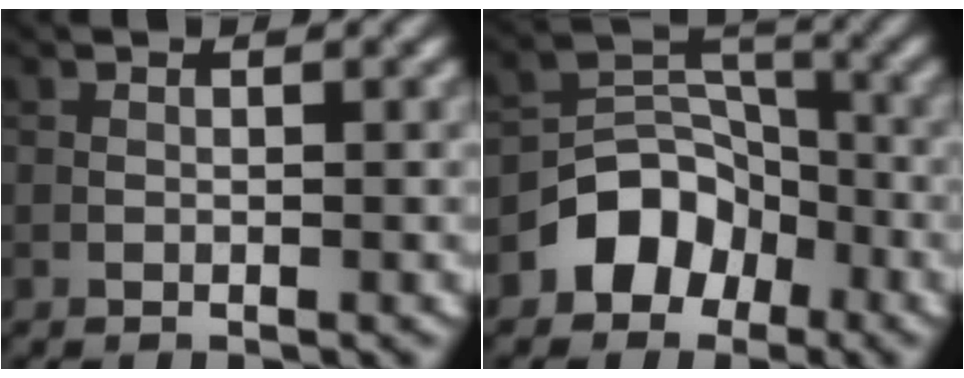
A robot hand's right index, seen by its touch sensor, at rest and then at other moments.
{"total": 5.2, "force": [-3.0, 3.9, 1.7], "torque": [-0.008, 0.009, -0.057]}